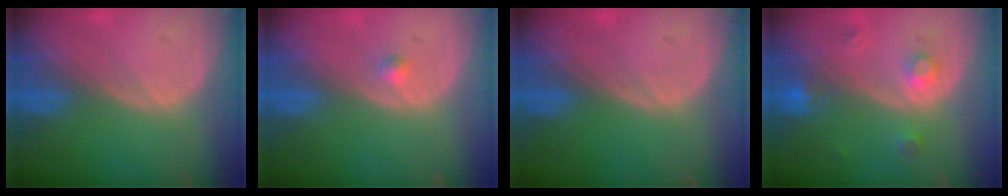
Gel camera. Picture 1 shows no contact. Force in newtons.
{"total": 1.1, "press": 0.9, "slide": 0.5}
{"total": 0.0}
{"total": 3.2, "press": 2.9, "slide": 1.1}